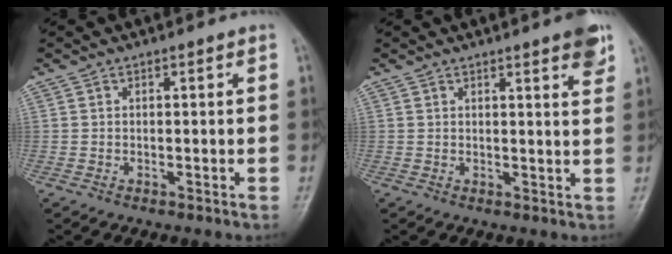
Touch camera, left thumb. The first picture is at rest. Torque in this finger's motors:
{"motor_torque": [0.95, 0.49, 0.75, -0.58, 0.00]}